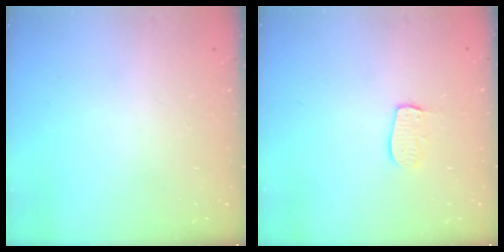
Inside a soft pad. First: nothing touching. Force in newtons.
{"total": 6.6, "press": 6.6, "slide": 0.5}